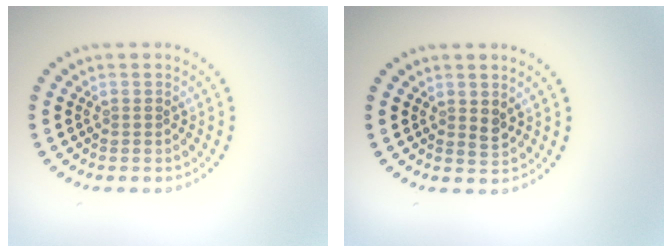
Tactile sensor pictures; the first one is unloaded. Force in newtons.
{"total": 1.1, "press": 1.0, "slide": 0.5}